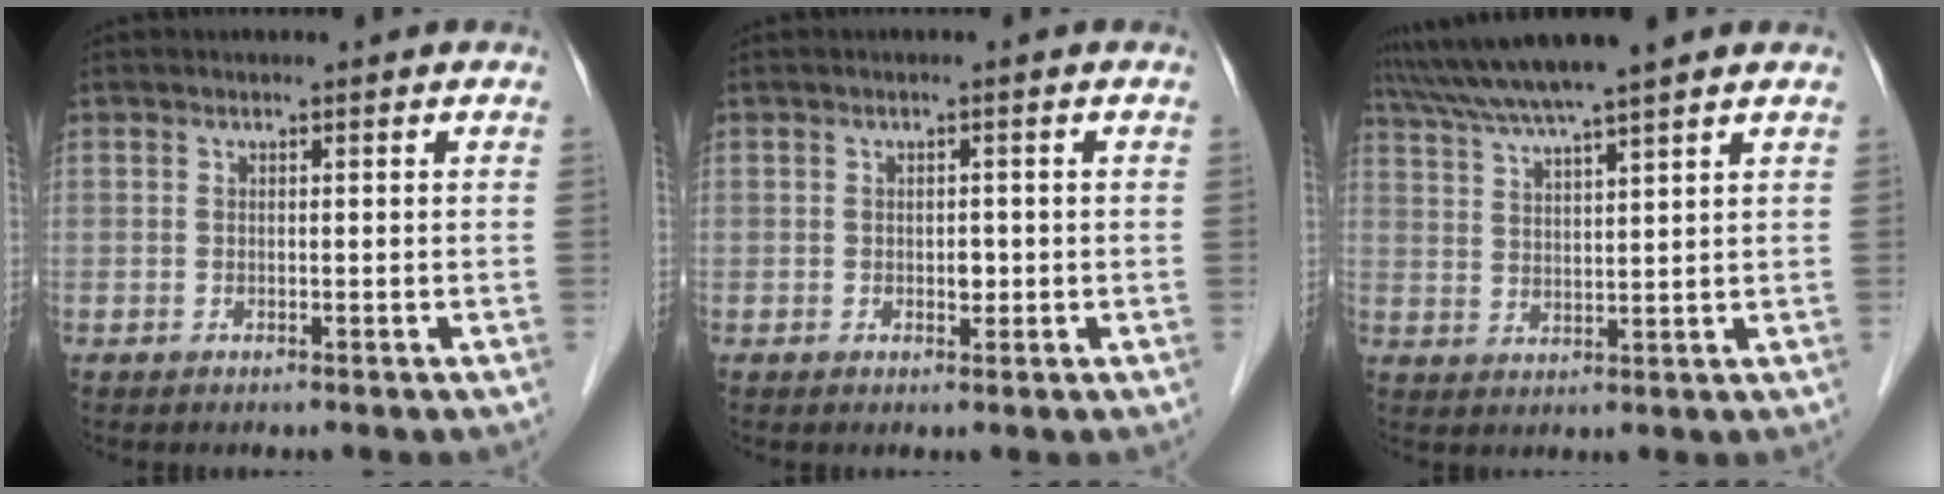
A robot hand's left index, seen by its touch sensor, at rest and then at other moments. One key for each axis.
{"total": 1.4, "fx": -0.2, "fy": 0.9, "fz": 1.0, "tx": -0.015, "ty": 0.001, "tz": 0.000}
{"total": 9.1, "fx": 7.8, "fy": -1.3, "fz": 4.5, "tx": -0.084, "ty": 0.020, "tz": 0.136}